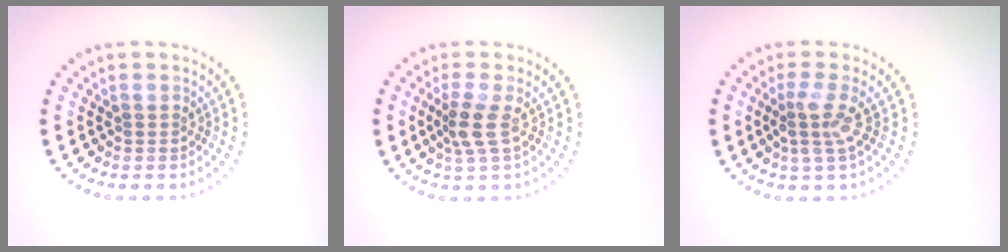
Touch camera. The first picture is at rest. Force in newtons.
{"total": 2.3, "press": 1.9, "slide": 1.3}
{"total": 2.6, "press": 1.9, "slide": 1.9}